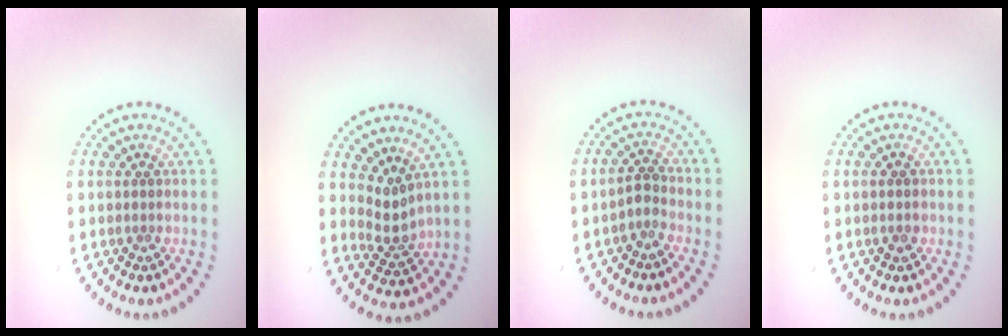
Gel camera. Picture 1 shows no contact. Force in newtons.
{"total": 2.3, "press": 1.5, "slide": 1.7}
{"total": 1.4, "press": 1.1, "slide": 0.9}
{"total": 1.0, "press": 1.0, "slide": 0.3}